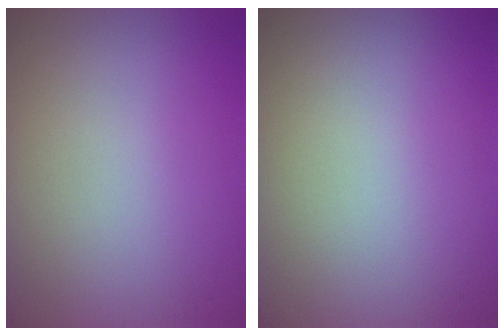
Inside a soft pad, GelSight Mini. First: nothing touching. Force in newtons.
{"total": 0.0}